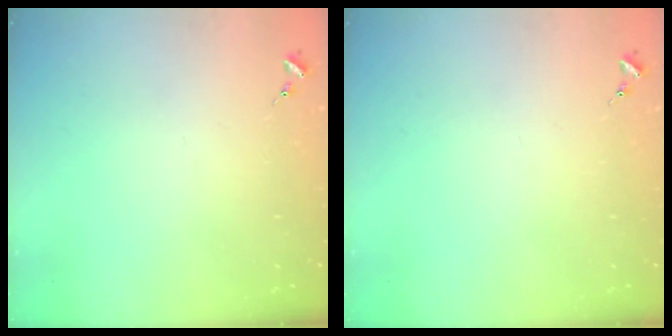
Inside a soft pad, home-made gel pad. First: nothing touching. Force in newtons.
{"total": 0.0}